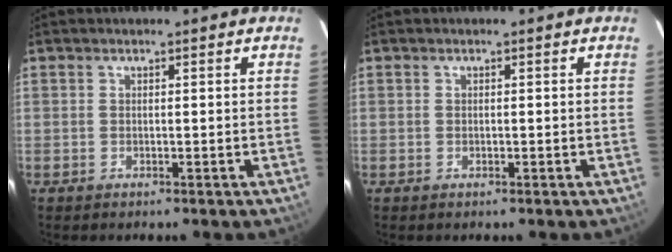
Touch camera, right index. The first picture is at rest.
{"total": 0.0}